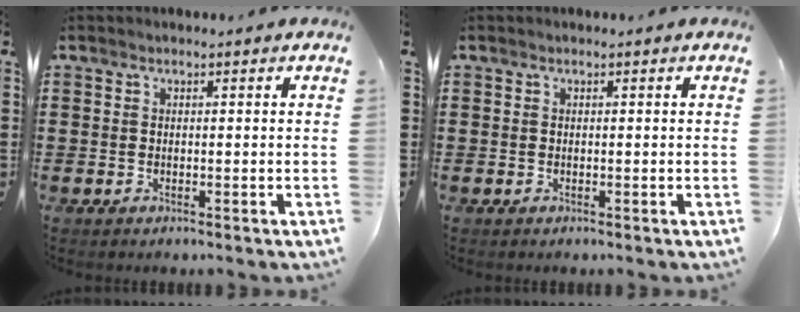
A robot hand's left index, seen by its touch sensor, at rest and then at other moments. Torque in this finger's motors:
{"motor_torque": [0.00, 0.00, 0.00, 0.00]}